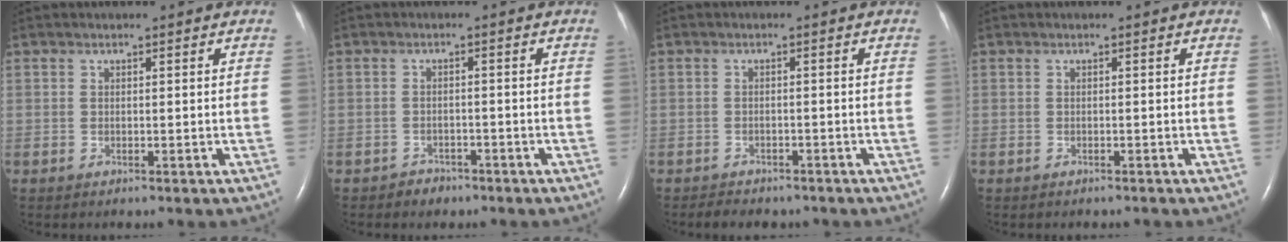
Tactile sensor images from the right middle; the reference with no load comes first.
{"total": 2.1, "force": [-1.6, 1.3, 0.0], "torque": [-0.008, 0.005, -0.024]}
{"total": 4.9, "force": [-4.1, 2.1, 1.5], "torque": [-0.025, 0.000, -0.049]}
{"total": 0.7, "force": [-0.7, 0.2, 0.1], "torque": [-0.007, -0.002, -0.010]}